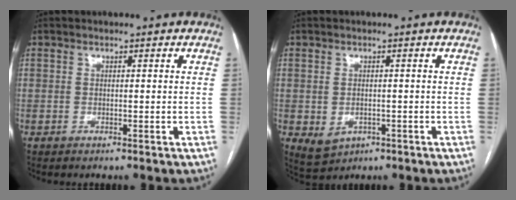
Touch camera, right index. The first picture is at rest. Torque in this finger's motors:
{"motor_torque": [0.49, -0.23, 0.08, 0.00]}